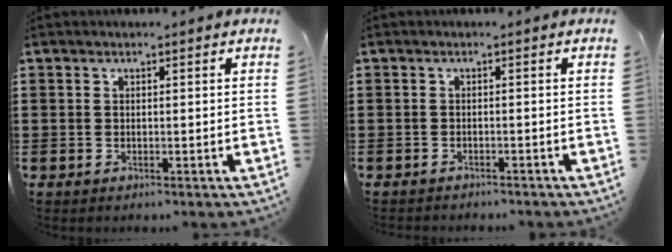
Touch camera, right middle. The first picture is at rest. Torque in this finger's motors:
{"motor_torque": [0.60, -0.84, 0.11, 0.07]}